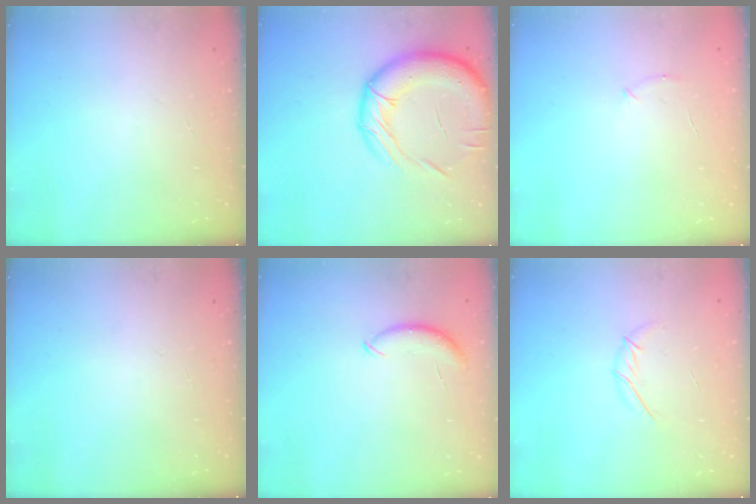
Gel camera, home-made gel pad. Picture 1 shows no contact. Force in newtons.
{"total": 20.3, "press": 19.9, "slide": 4.2}
{"total": 4.7, "press": 4.5, "slide": 1.3}
{"total": 0.0}
{"total": 7.4, "press": 7.4, "slide": 1.1}
{"total": 5.7, "press": 5.7, "slide": 0.9}